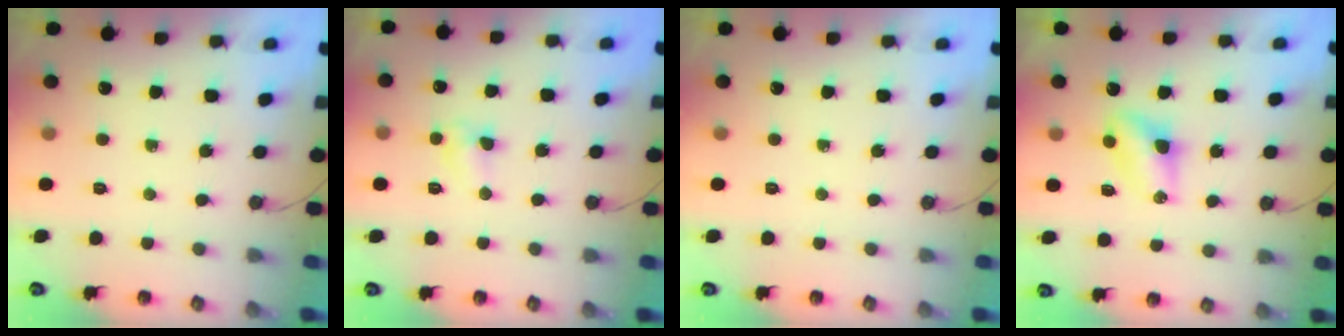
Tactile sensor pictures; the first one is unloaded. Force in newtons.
{"total": 4.8, "press": 4.7, "slide": 0.5}
{"total": 0.0}
{"total": 5.3, "press": 5.3, "slide": 0.4}